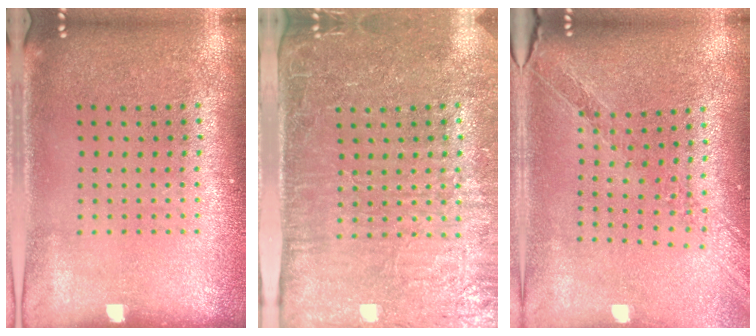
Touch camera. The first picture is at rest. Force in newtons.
{"total": 4.5, "press": 4.1, "slide": 2.1}
{"total": 1.1, "press": 1.1, "slide": 0.2}